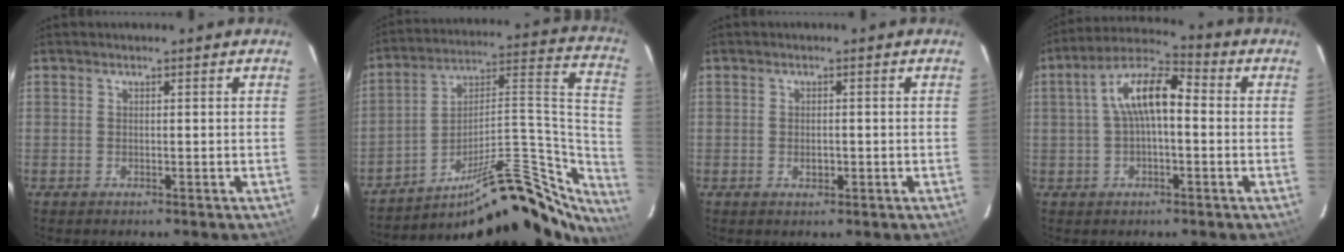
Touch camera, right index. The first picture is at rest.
{"total": 28.7, "force": [-20.9, 9.1, 17.4], "torque": [-0.211, 0.042, -0.298]}
{"total": 1.6, "force": [-0.4, 1.0, 1.2], "torque": [-0.020, 0.002, -0.006]}
{"total": 10.0, "force": [0.5, 3.9, 9.1], "torque": [-0.174, 0.030, 0.004]}